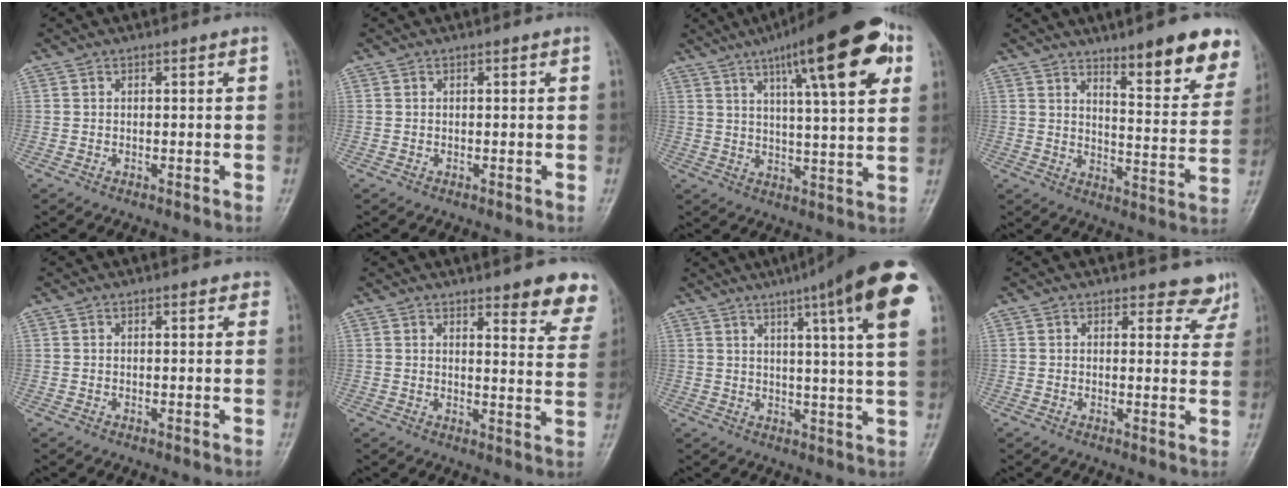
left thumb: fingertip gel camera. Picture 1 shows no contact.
{"total": 0.0}
{"total": 20.6, "force": [9.5, 5.0, 17.6], "torque": [-0.234, -0.008, 0.135]}
{"total": 13.9, "force": [9.5, 3.5, 9.6], "torque": [-0.084, -0.061, 0.133]}
{"total": 1.1, "force": [0.7, 0.5, 0.6], "torque": [-0.005, -0.002, 0.005]}
{"total": 10.1, "force": [8.0, 2.7, 5.5], "torque": [-0.028, -0.045, 0.078]}
{"total": 19.2, "force": [9.5, 2.1, 16.6], "torque": [-0.219, -0.019, 0.112]}
{"total": 5.2, "force": [4.7, 2.2, 0.6], "torque": [0.026, -0.031, 0.039]}